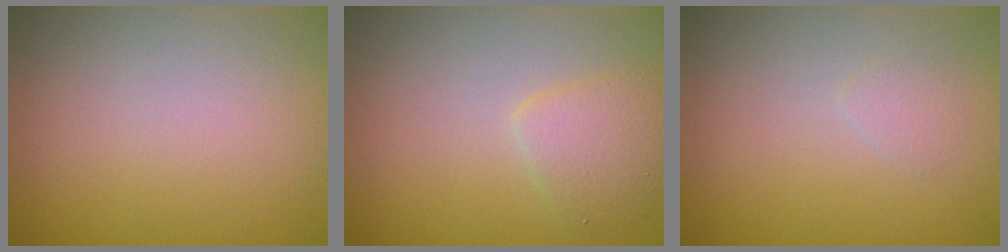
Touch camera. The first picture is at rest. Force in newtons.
{"total": 2.3, "press": 2.3, "slide": 0.1}
{"total": 0.8, "press": 0.8, "slide": 0.1}